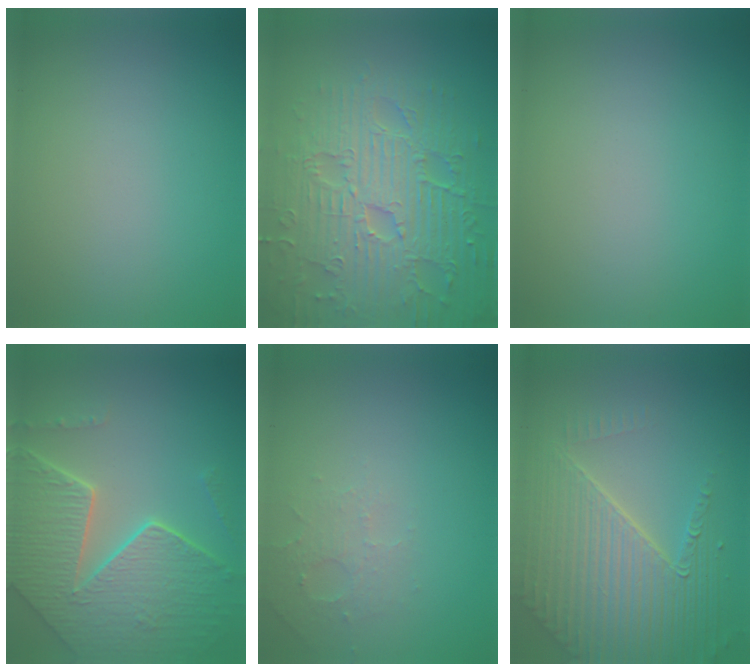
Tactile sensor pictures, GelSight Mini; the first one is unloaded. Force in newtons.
{"total": 9.4, "press": 6.8, "slide": 6.5}
{"total": 0.0}
{"total": 8.3, "press": 5.9, "slide": 5.9}
{"total": 1.8, "press": 1.7, "slide": 0.4}
{"total": 6.7, "press": 5.3, "slide": 4.1}